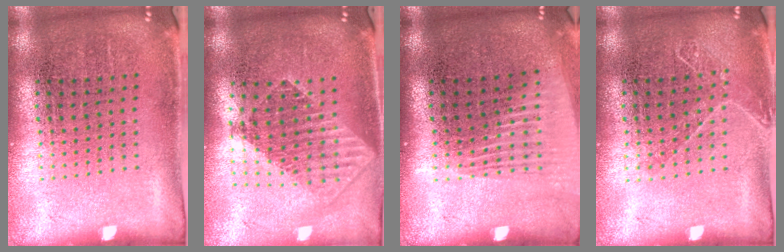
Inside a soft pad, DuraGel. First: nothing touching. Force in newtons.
{"total": 1.8, "press": 1.5, "slide": 1.0}
{"total": 1.4, "press": 1.2, "slide": 0.7}
{"total": 1.0, "press": 0.9, "slide": 0.3}